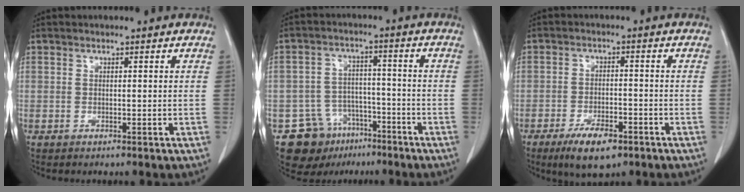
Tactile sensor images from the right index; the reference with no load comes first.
{"total": 10.2, "force": [-6.4, 7.6, 2.4], "torque": [-0.040, 0.030, -0.093]}
{"total": 7.3, "force": [-4.6, 2.5, 5.1], "torque": [-0.090, -0.007, -0.070]}